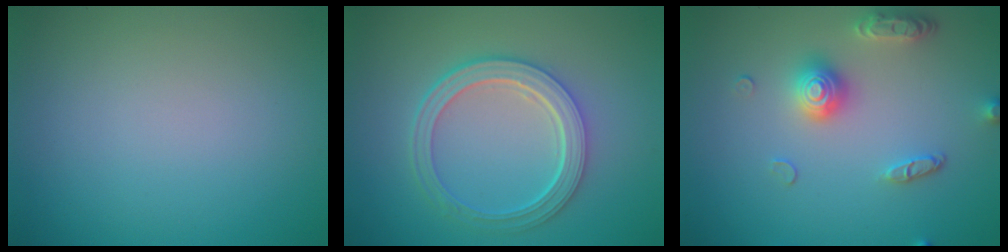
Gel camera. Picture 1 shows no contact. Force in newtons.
{"total": 5.1, "press": 3.8, "slide": 3.4}
{"total": 3.5, "press": 3.1, "slide": 1.7}